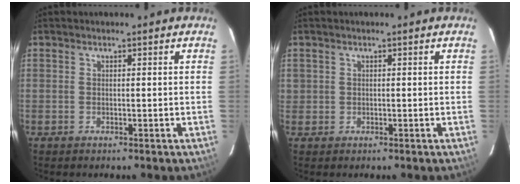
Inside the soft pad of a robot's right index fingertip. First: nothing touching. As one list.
[{"total": 0.9, "force": [0.2, 0.9, 0.1], "torque": [0.006, 0.004, 0.001]}]